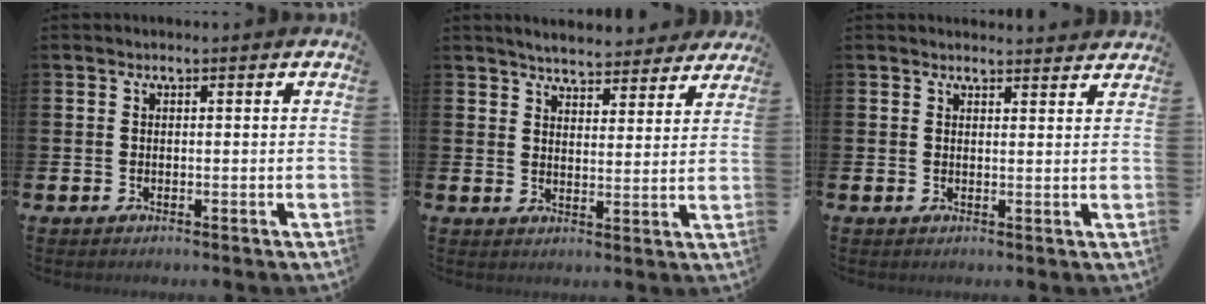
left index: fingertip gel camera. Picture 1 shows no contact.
{"total": 5.1, "force": [5.0, 1.0, 0.7], "torque": [-0.024, -0.030, 0.087]}
{"total": 1.9, "force": [1.9, 0.2, -0.1], "torque": [0.007, -0.013, 0.034]}